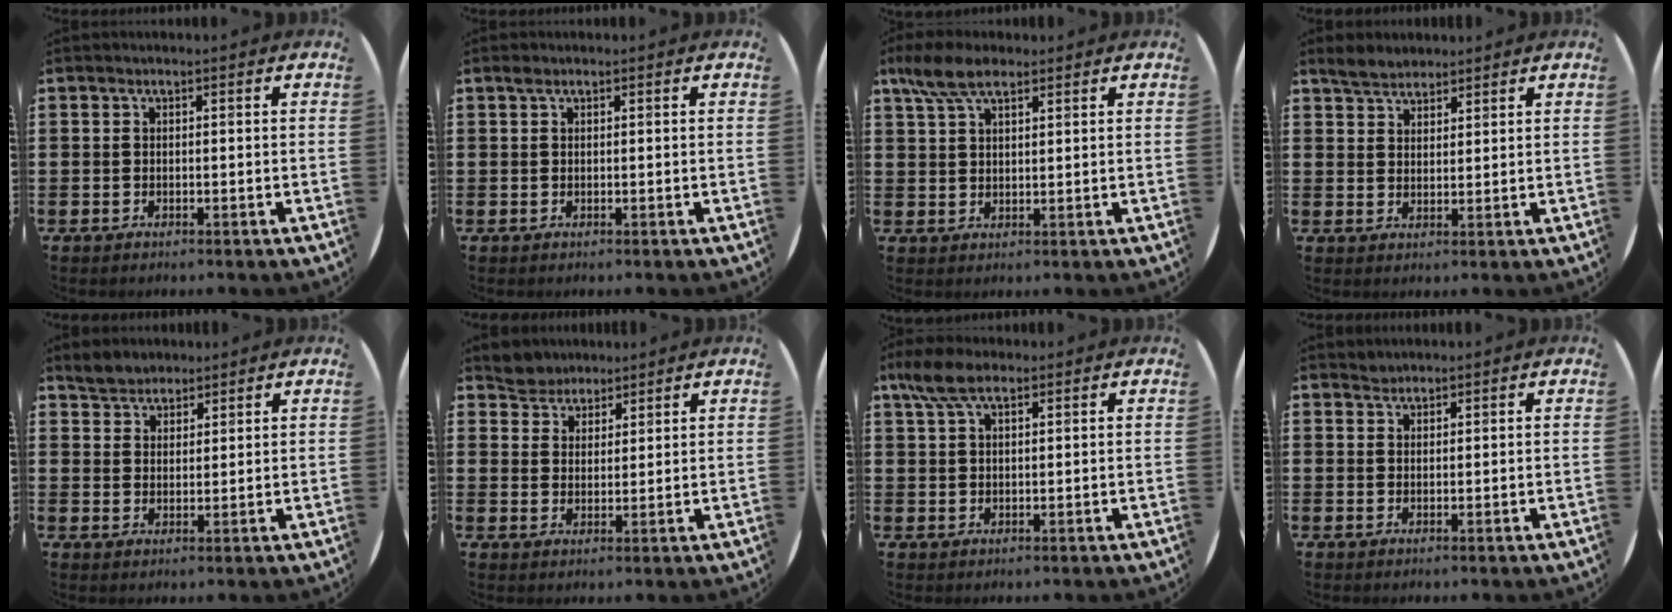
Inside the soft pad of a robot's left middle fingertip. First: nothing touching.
{"total": 1.3, "force": [0.9, 0.5, 0.9], "torque": [-0.018, 0.005, 0.015]}
{"total": 5.8, "force": [4.2, 2.4, 3.3], "torque": [-0.065, -0.001, 0.076]}
{"total": 3.2, "force": [3.0, 1.1, 0.4], "torque": [-0.015, 0.002, 0.057]}
{"total": 3.4, "force": [3.1, 1.3, -0.2], "torque": [-0.006, 0.001, 0.061]}
{"total": 3.9, "force": [3.6, 1.3, -0.8], "torque": [0.001, -0.007, 0.069]}
{"total": 5.2, "force": [3.4, 2.3, 3.1], "torque": [-0.061, 0.002, 0.061]}
{"total": 0.7, "force": [0.7, 0.2, -0.2], "torque": [0.005, 0.004, 0.013]}